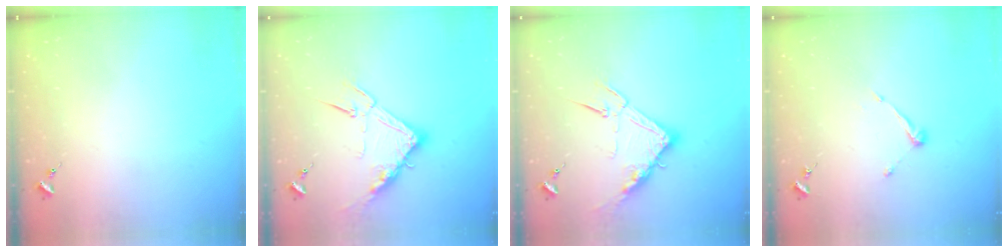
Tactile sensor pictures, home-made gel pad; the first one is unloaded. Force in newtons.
{"total": 13.9, "press": 13.8, "slide": 0.9}
{"total": 13.9, "press": 13.8, "slide": 0.9}
{"total": 6.6, "press": 6.6, "slide": 0.5}